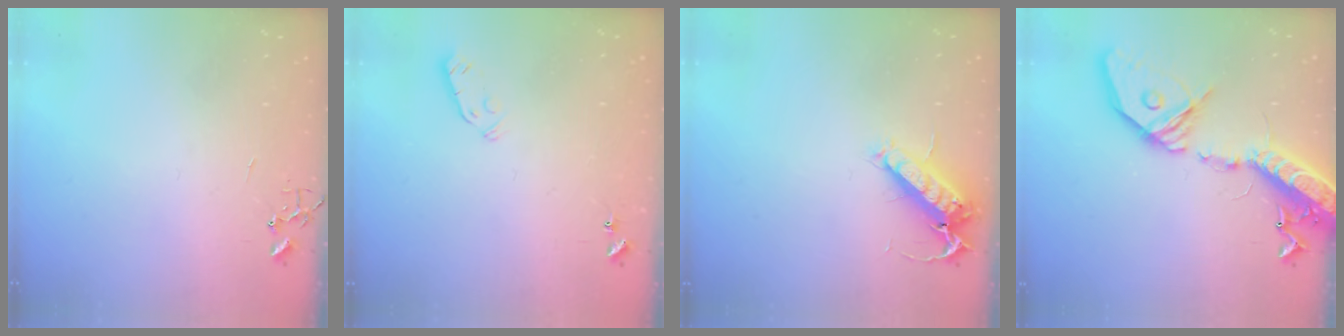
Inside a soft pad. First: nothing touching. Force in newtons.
{"total": 3.3, "press": 3.1, "slide": 1.0}
{"total": 13.1, "press": 13.0, "slide": 2.0}
{"total": 25.2, "press": 24.7, "slide": 4.9}